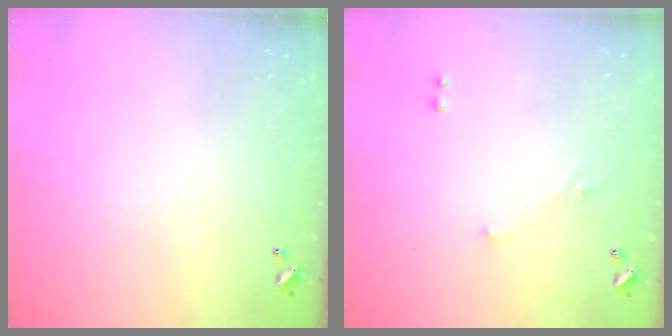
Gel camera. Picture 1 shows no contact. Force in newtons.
{"total": 0.9, "press": 0.6, "slide": 0.7}